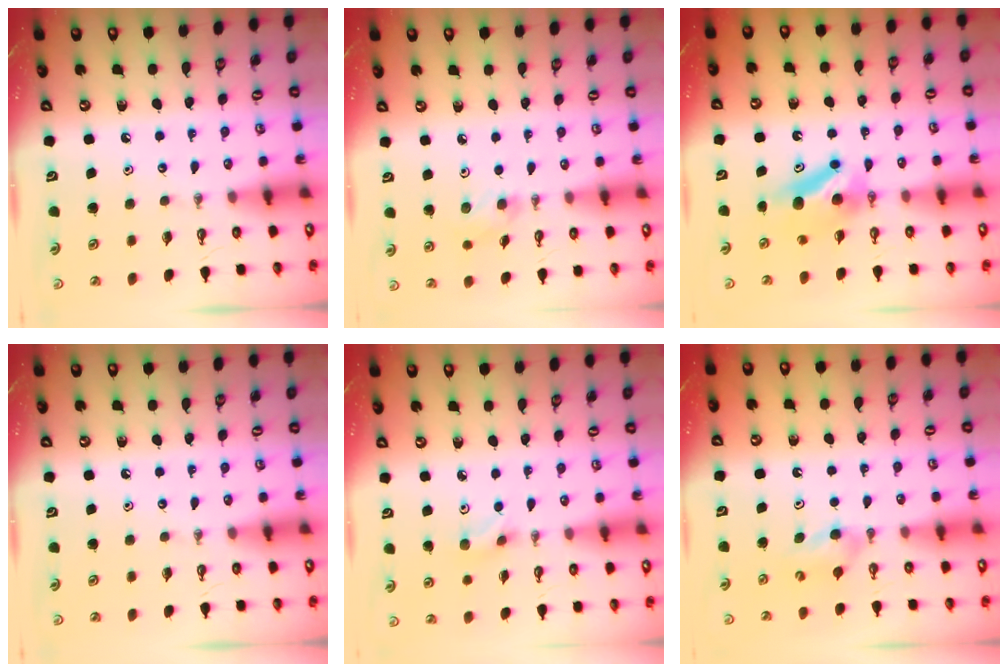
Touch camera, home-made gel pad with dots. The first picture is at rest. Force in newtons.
{"total": 4.7, "press": 4.4, "slide": 1.4}
{"total": 7.3, "press": 7.0, "slide": 2.0}
{"total": 0.0}
{"total": 3.9, "press": 3.8, "slide": 0.7}
{"total": 4.1, "press": 3.9, "slide": 1.2}